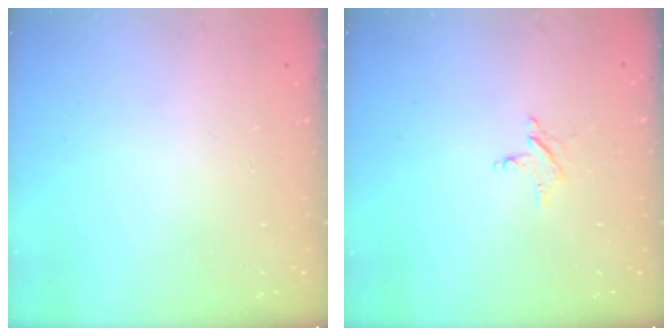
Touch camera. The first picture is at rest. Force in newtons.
{"total": 2.4, "press": 2.4, "slide": 0.2}